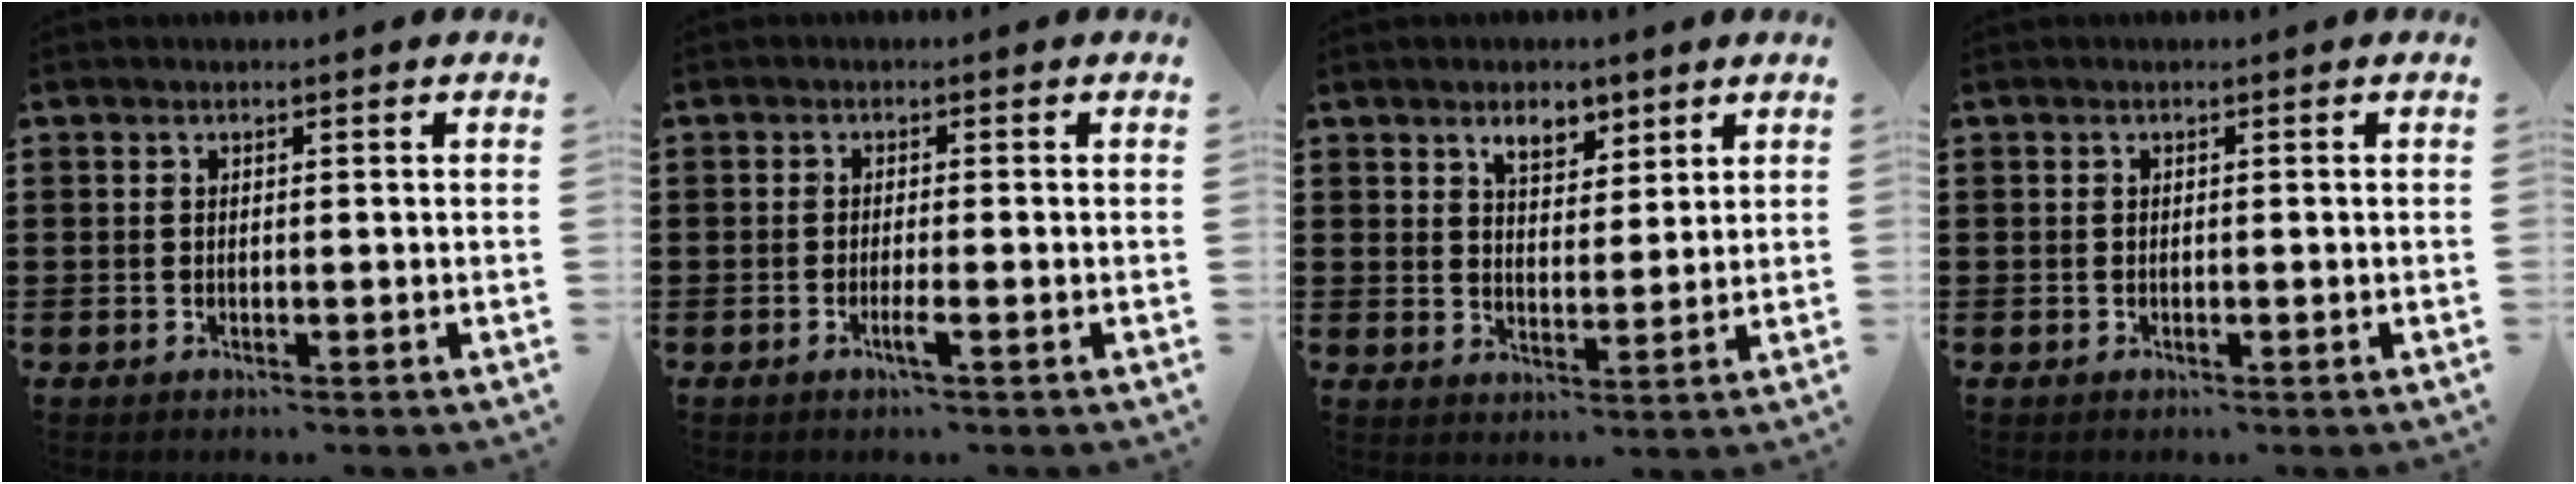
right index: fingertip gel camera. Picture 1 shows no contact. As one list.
[{"total": 2.2, "force": [-1.2, 0.0, 1.8], "torque": [-0.038, -0.005, -0.024]}, {"total": 4.8, "force": [3.4, 2.5, 2.3], "torque": [-0.040, 0.004, 0.059]}, {"total": 0.0}]